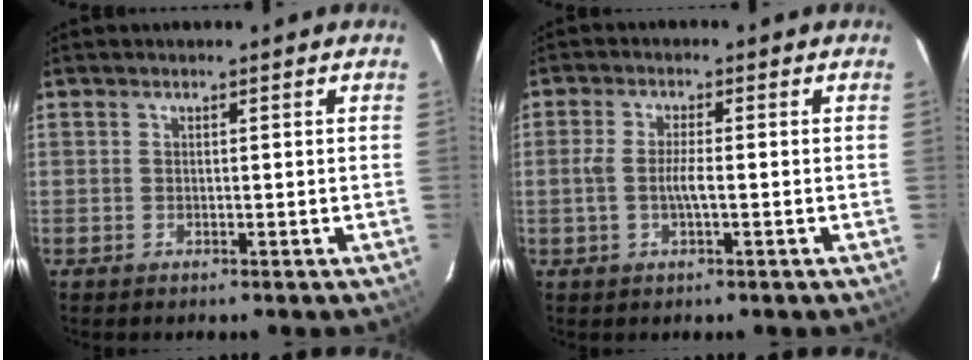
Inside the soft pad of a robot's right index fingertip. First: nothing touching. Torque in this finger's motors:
{"motor_torque": [0.37, 0.24, 0.40, 0.10]}